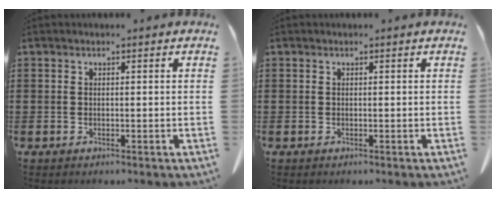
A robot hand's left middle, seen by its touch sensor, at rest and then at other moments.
{"total": 0.0}